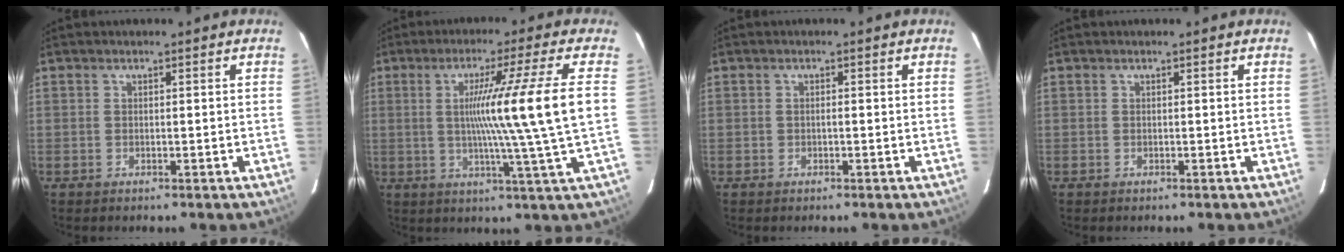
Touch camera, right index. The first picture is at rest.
{"total": 14.6, "force": [1.2, -3.3, 14.1], "torque": [-0.222, -0.010, 0.018]}
{"total": 0.6, "force": [-0.1, 0.2, 0.5], "torque": [-0.012, 0.000, -0.001]}
{"total": 0.0}